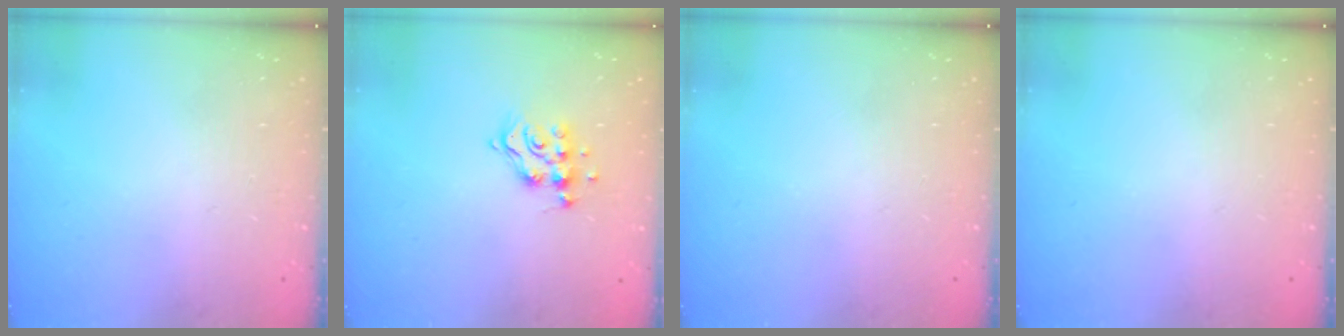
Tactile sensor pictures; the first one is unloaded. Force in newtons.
{"total": 10.5, "press": 10.5, "slide": 0.9}
{"total": 0.0}
{"total": 0.0}